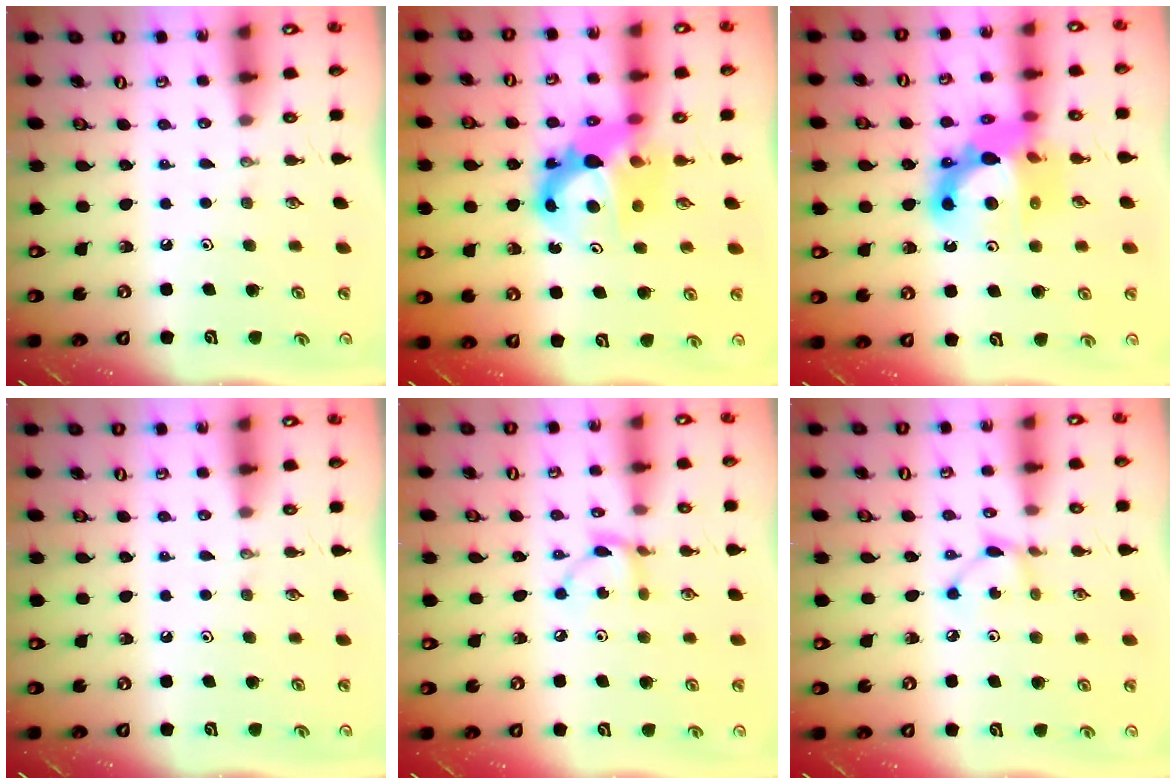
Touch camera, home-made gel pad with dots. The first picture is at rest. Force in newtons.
{"total": 9.7, "press": 9.7, "slide": 0.8}
{"total": 15.4, "press": 15.4, "slide": 1.2}
{"total": 0.0}
{"total": 4.8, "press": 4.8, "slide": 0.1}
{"total": 4.3, "press": 4.3, "slide": 0.2}